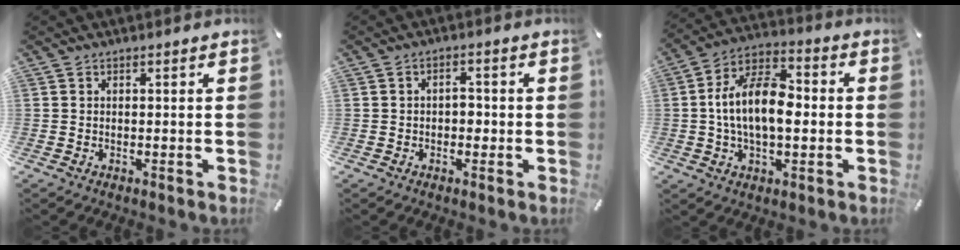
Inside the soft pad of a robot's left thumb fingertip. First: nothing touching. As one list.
[{"total": 2.6, "force": [-0.4, 1.9, 1.8], "torque": [-0.027, 0.005, -0.013]}, {"total": 13.5, "force": [-0.5, 8.0, 10.8], "torque": [-0.221, 0.009, -0.010]}]